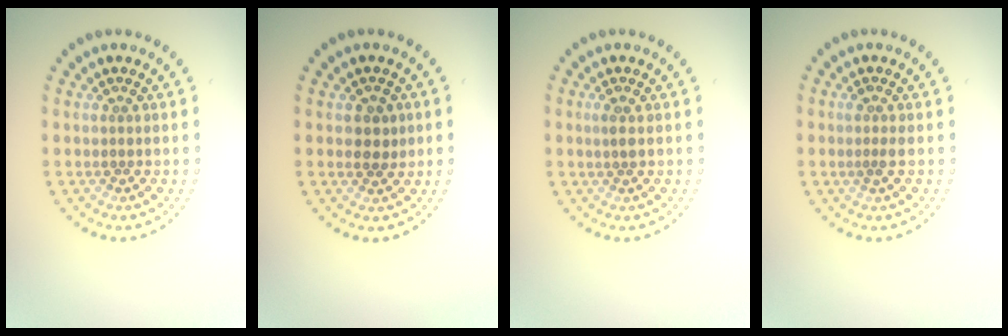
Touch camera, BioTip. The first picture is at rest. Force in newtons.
{"total": 1.3, "press": 1.2, "slide": 0.6}
{"total": 1.1, "press": 0.9, "slide": 0.5}
{"total": 1.0, "press": 0.8, "slide": 0.6}